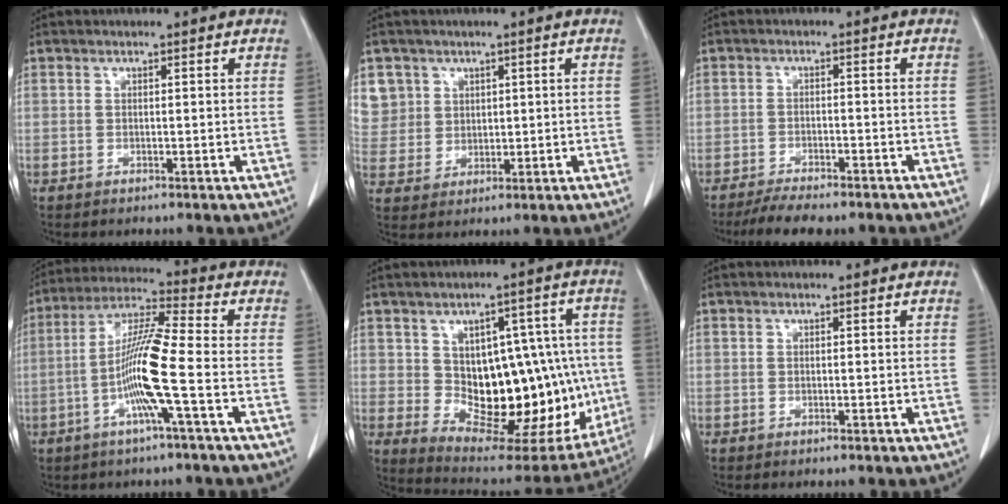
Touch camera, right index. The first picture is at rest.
{"total": 7.1, "force": [3.4, 6.2, 0.0], "torque": [0.006, 0.014, 0.080]}
{"total": 8.1, "force": [-6.9, 1.7, 3.8], "torque": [-0.052, -0.006, -0.102]}
{"total": 10.8, "force": [-2.9, -0.6, 10.3], "torque": [-0.202, 0.005, -0.062]}
{"total": 20.2, "force": [-1.1, 10.3, 17.3], "torque": [-0.220, 0.019, 0.017]}
{"total": 0.6, "force": [-0.5, 0.1, 0.2], "torque": [-0.004, -0.001, -0.008]}